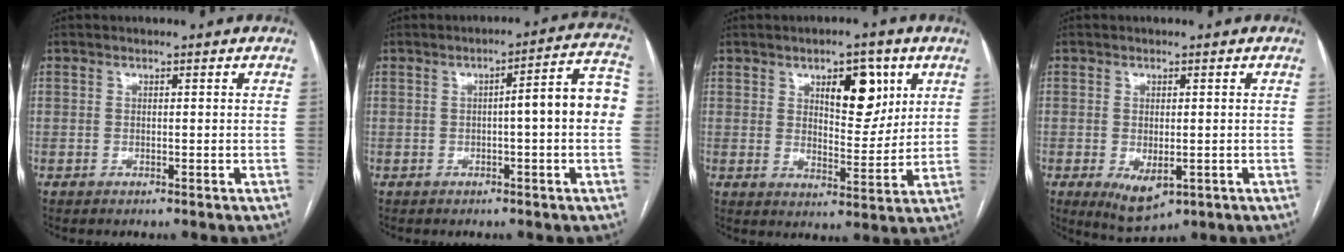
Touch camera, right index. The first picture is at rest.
{"total": 8.8, "force": [-0.3, 0.7, 8.8], "torque": [-0.108, 0.030, -0.011]}
{"total": 8.7, "force": [3.9, 3.5, 6.9], "torque": [-0.098, 0.002, 0.063]}
{"total": 5.7, "force": [-1.8, 2.8, 4.6], "torque": [-0.073, -0.015, -0.011]}